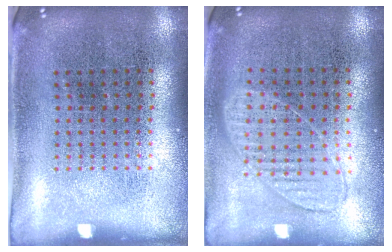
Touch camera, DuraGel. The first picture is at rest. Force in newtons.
{"total": 0.9, "press": 0.9, "slide": 0.4}